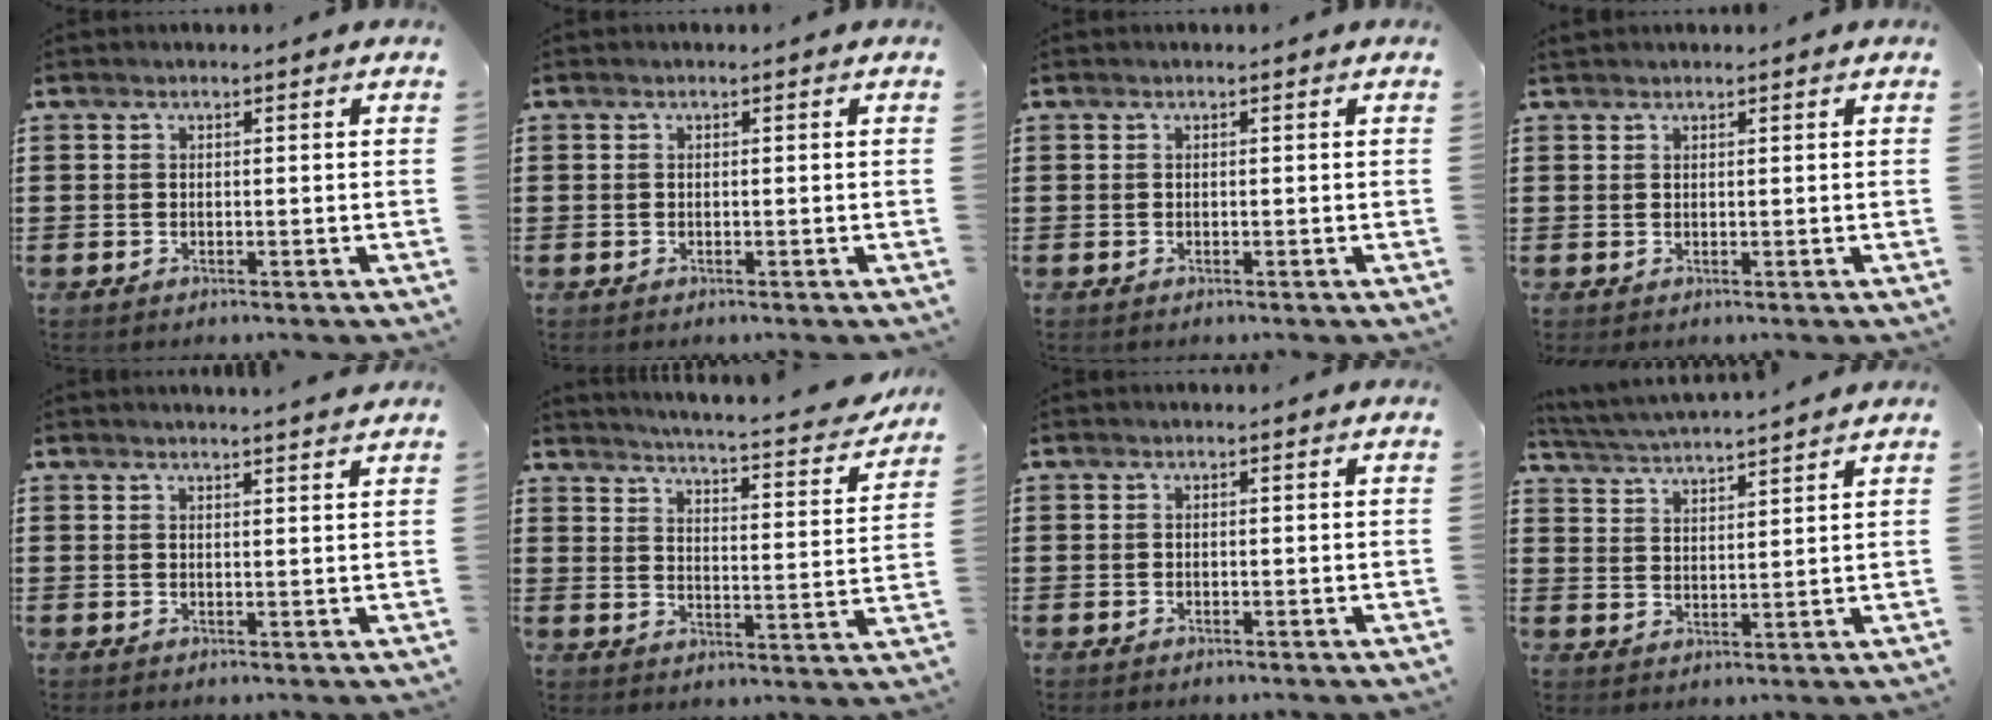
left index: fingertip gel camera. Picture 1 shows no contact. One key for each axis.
{"total": 0.0}
{"total": 0.0}
{"total": 0.9, "fx": 0.8, "fy": 0.2, "fz": 0.2, "tx": -0.005, "ty": 0.001, "tz": 0.016}
{"total": 1.9, "fx": 1.9, "fy": -0.3, "fz": 0.4, "tx": -0.010, "ty": -0.002, "tz": 0.036}
{"total": 3.9, "fx": 3.5, "fy": -0.7, "fz": 1.5, "tx": -0.043, "ty": -0.039, "tz": 0.049}
{"total": 0.0}
{"total": 3.9, "fx": 3.8, "fy": -0.6, "fz": 0.5, "tx": -0.028, "ty": -0.025, "tz": 0.064}